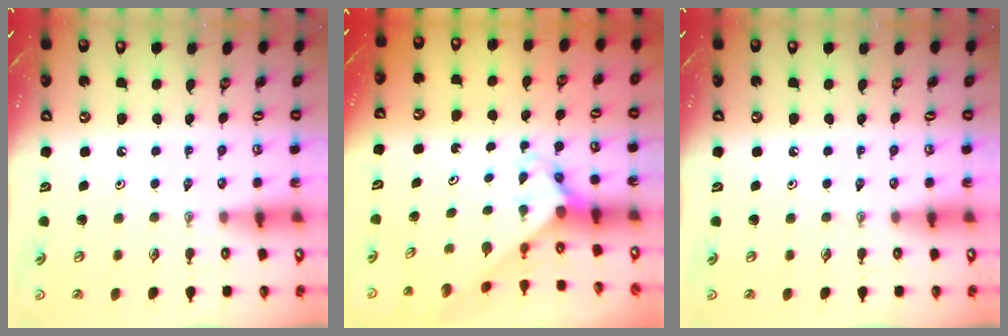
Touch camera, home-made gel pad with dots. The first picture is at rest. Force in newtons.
{"total": 3.5, "press": 3.5, "slide": 0.3}
{"total": 0.0}